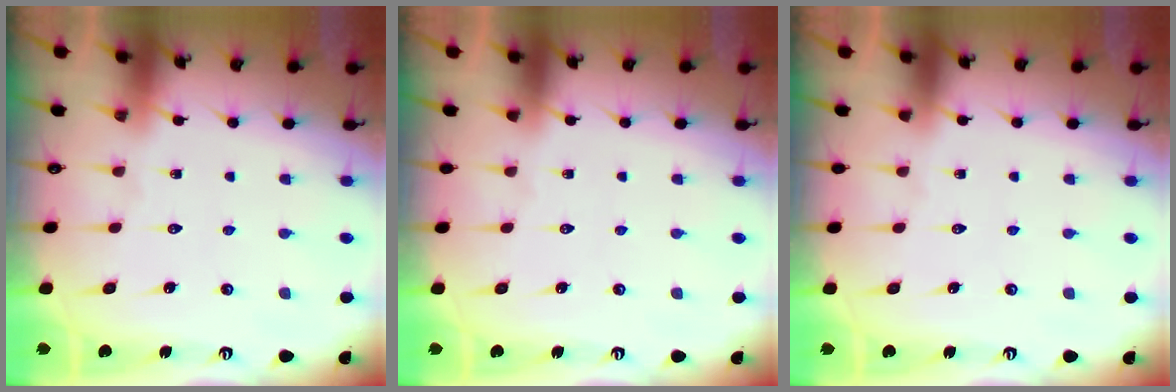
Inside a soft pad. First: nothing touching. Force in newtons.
{"total": 0.0}
{"total": 0.0}